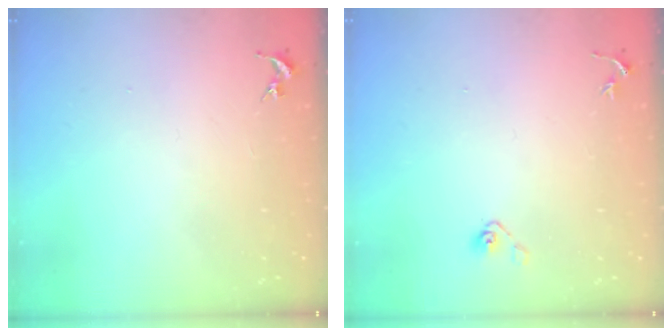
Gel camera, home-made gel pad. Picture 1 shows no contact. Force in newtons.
{"total": 3.9, "press": 3.4, "slide": 1.9}